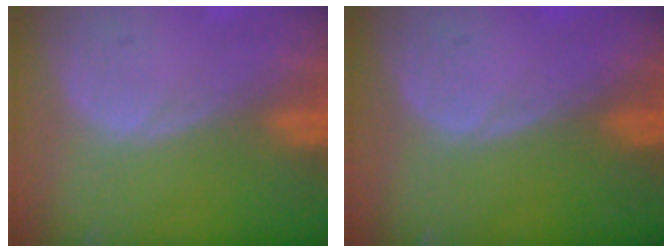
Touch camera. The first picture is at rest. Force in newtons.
{"total": 0.0}